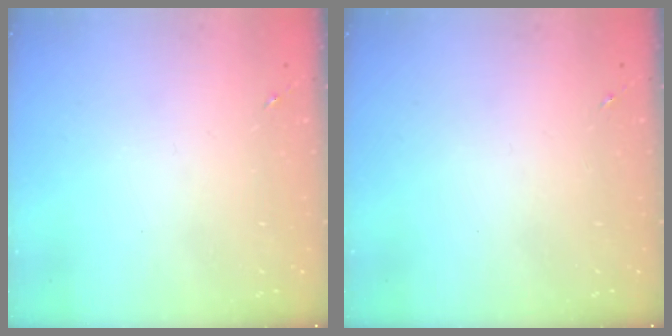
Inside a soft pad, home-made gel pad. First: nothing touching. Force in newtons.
{"total": 0.0}